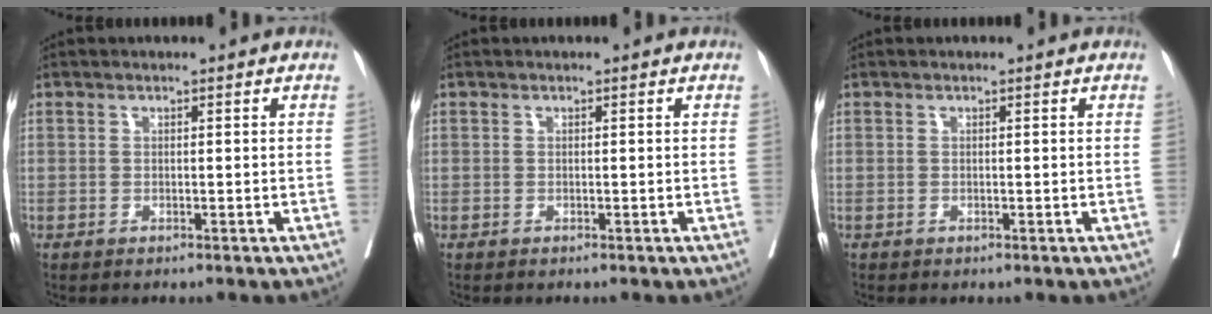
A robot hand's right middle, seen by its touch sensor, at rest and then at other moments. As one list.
[{"total": 0.0}, {"total": 0.0}]